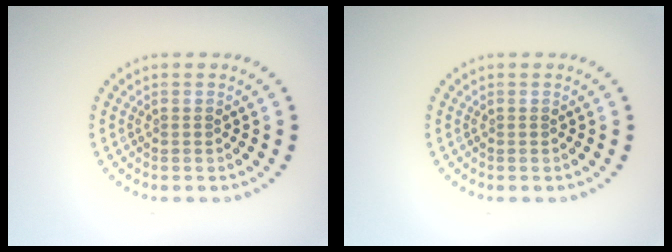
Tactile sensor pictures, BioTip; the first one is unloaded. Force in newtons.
{"total": 0.0}